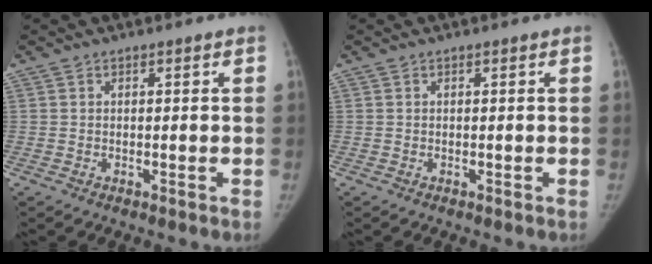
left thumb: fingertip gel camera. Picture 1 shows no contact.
{"total": 0.0}